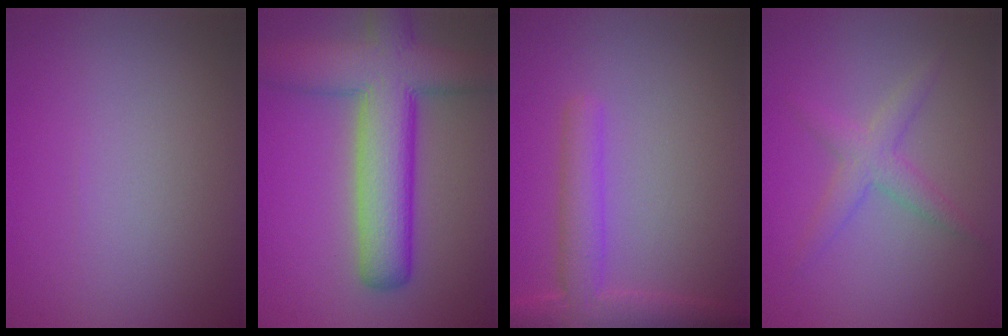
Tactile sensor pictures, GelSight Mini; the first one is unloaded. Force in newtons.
{"total": 9.8, "press": 9.8, "slide": 0.3}
{"total": 3.8, "press": 3.8, "slide": 0.2}
{"total": 2.4, "press": 2.4, "slide": 0.1}